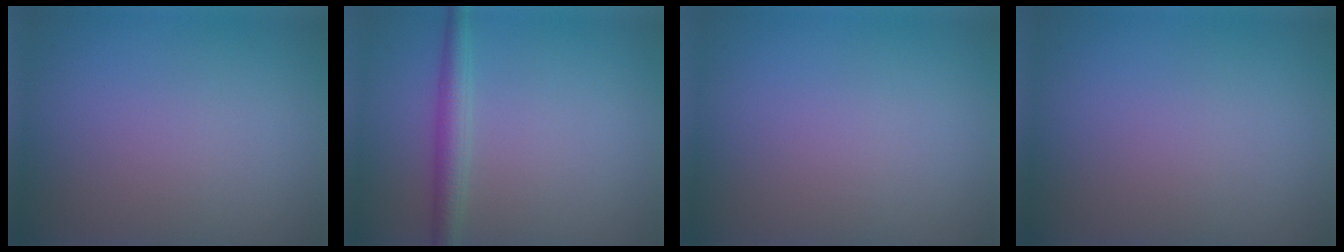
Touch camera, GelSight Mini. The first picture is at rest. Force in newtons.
{"total": 2.7, "press": 2.7, "slide": 0.0}
{"total": 0.0}
{"total": 0.0}